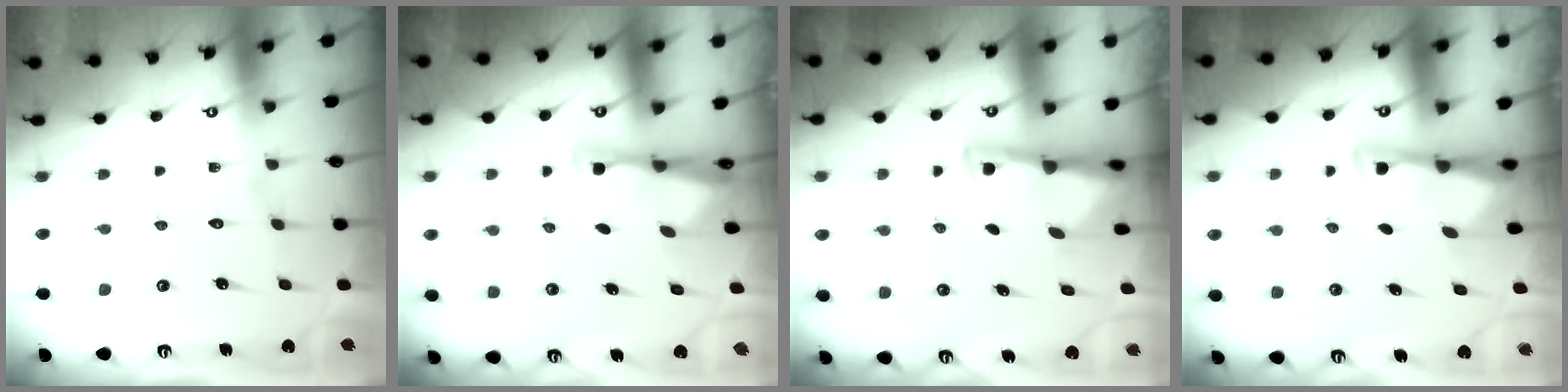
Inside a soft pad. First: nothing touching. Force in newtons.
{"total": 2.8, "press": 2.8, "slide": 0.4}
{"total": 2.9, "press": 2.8, "slide": 0.6}
{"total": 3.0, "press": 2.9, "slide": 0.5}